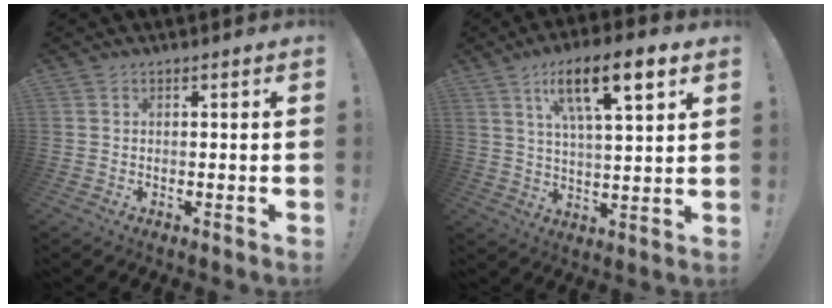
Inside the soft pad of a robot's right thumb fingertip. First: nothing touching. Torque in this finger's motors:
{"motor_torque": [0.18, 0.46, 1.26, 0.42, 0.39]}